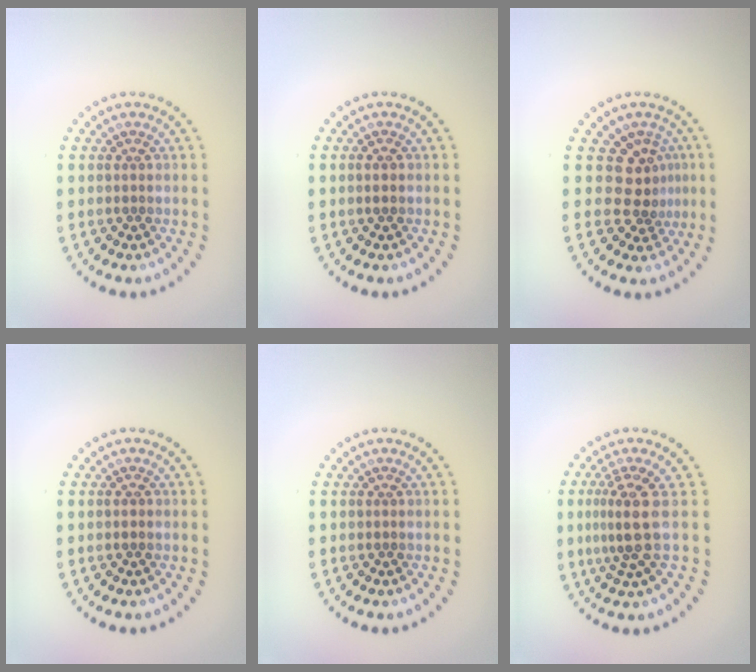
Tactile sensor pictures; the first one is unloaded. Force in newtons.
{"total": 1.4, "press": 1.4, "slide": 0.1}
{"total": 3.0, "press": 2.2, "slide": 2.0}
{"total": 0.8, "press": 0.8, "slide": 0.1}
{"total": 0.0}
{"total": 3.2, "press": 2.3, "slide": 2.1}